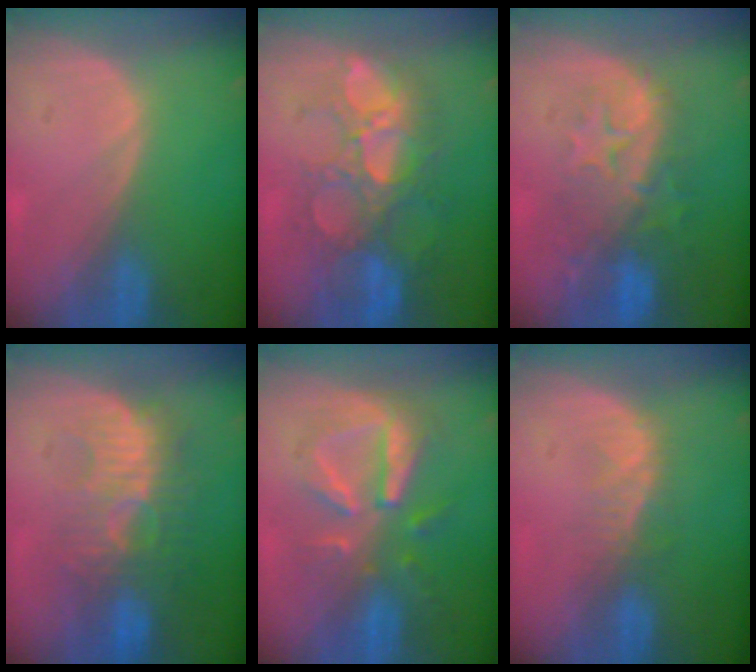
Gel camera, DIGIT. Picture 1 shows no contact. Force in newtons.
{"total": 11.0, "press": 9.9, "slide": 4.9}
{"total": 10.1, "press": 8.7, "slide": 5.1}
{"total": 9.9, "press": 9.1, "slide": 3.7}
{"total": 8.0, "press": 8.0, "slide": 0.1}
{"total": 3.4, "press": 3.0, "slide": 1.6}